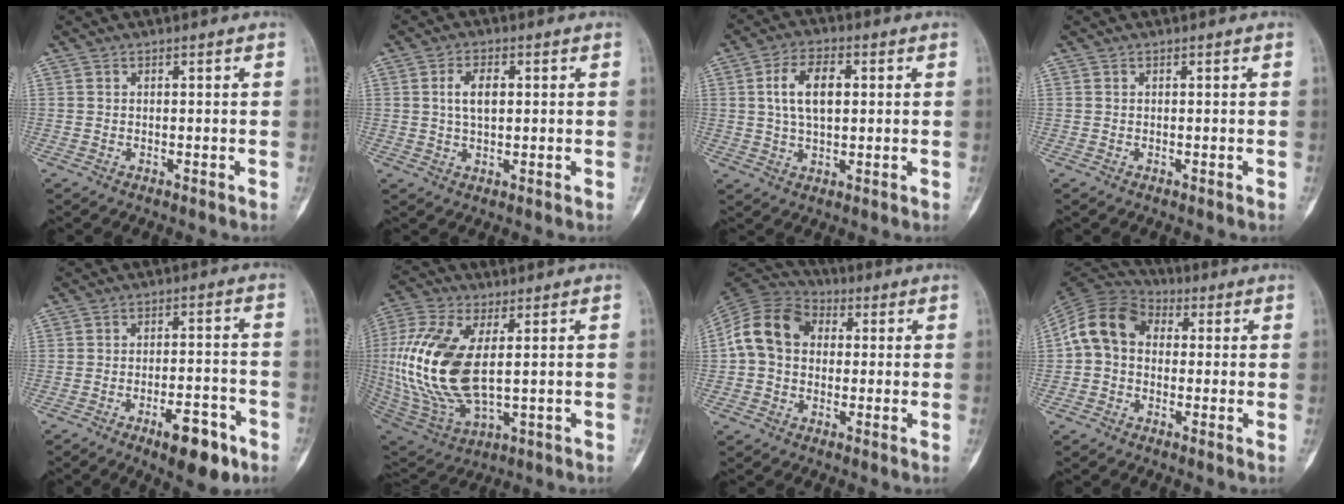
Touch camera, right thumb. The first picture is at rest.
{"total": 4.9, "force": [0.9, 2.6, 4.1], "torque": [-0.073, 0.000, 0.017]}
{"total": 8.7, "force": [1.6, 4.7, 7.1], "torque": [-0.121, 0.004, 0.029]}
{"total": 0.0}
{"total": 10.0, "force": [-5.6, 3.7, 7.4], "torque": [-0.099, 0.030, -0.077]}
{"total": 20.1, "force": [1.6, 10.0, 17.4], "torque": [-0.382, -0.014, 0.042]}
{"total": 12.0, "force": [1.2, 9.4, 7.3], "torque": [-0.123, 0.031, 0.011]}
{"total": 10.9, "force": [0.8, 8.4, 6.9], "torque": [-0.116, 0.033, 0.000]}